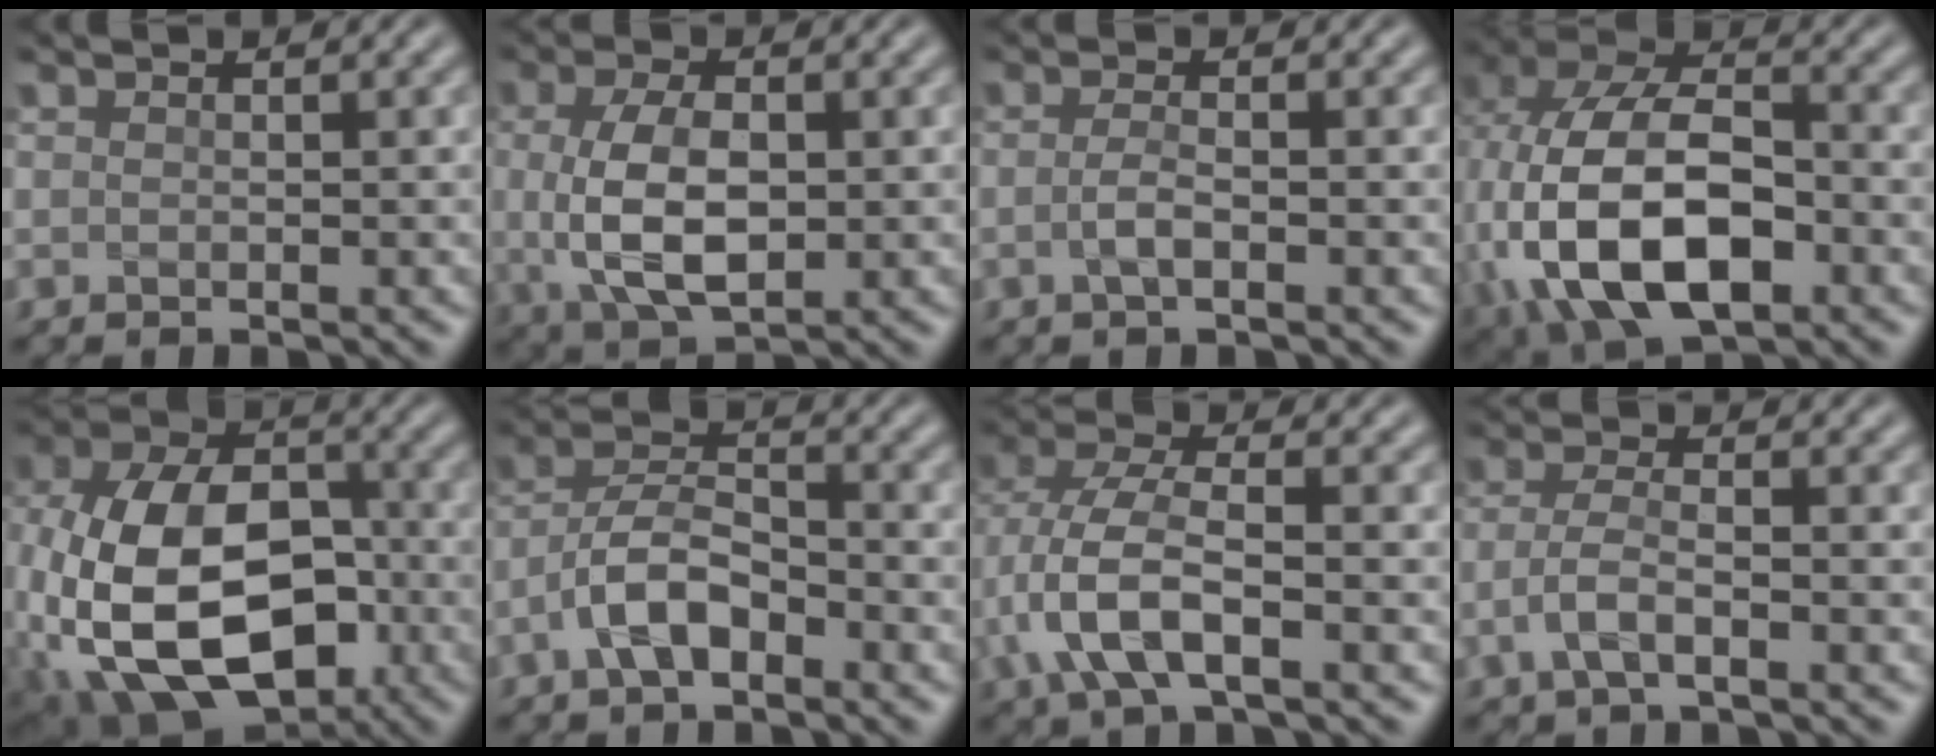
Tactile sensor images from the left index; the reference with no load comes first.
{"total": 6.1, "force": [0.2, 3.3, 5.2], "torque": [-0.113, -0.001, 0.004]}
{"total": 1.4, "force": [-0.3, 0.4, 1.3], "torque": [-0.028, 0.005, -0.010]}
{"total": 13.9, "force": [-2.7, 8.5, 10.7], "torque": [-0.227, -0.008, -0.048]}
{"total": 16.3, "force": [-4.3, 10.6, 11.7], "torque": [-0.232, -0.023, -0.067]}
{"total": 4.3, "force": [-2.3, 2.0, 3.1], "torque": [-0.057, 0.016, -0.052]}
{"total": 6.2, "force": [-1.2, 3.0, 5.2], "torque": [-0.119, 0.011, -0.030]}
{"total": 2.6, "force": [-1.1, 0.9, 2.2], "torque": [-0.052, 0.006, -0.028]}